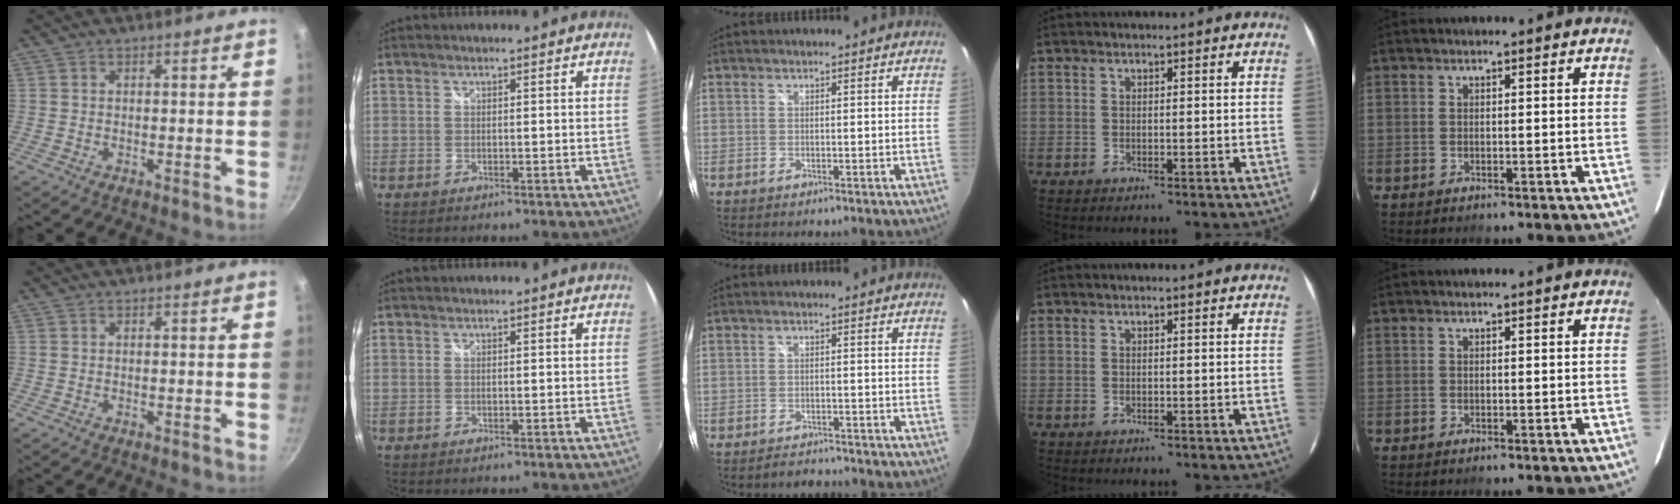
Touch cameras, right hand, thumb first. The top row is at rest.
{"middle": {"total": 2.6, "force": [-2.5, 0.6, 0.3], "torque": [-0.011, -0.004, -0.038]}}